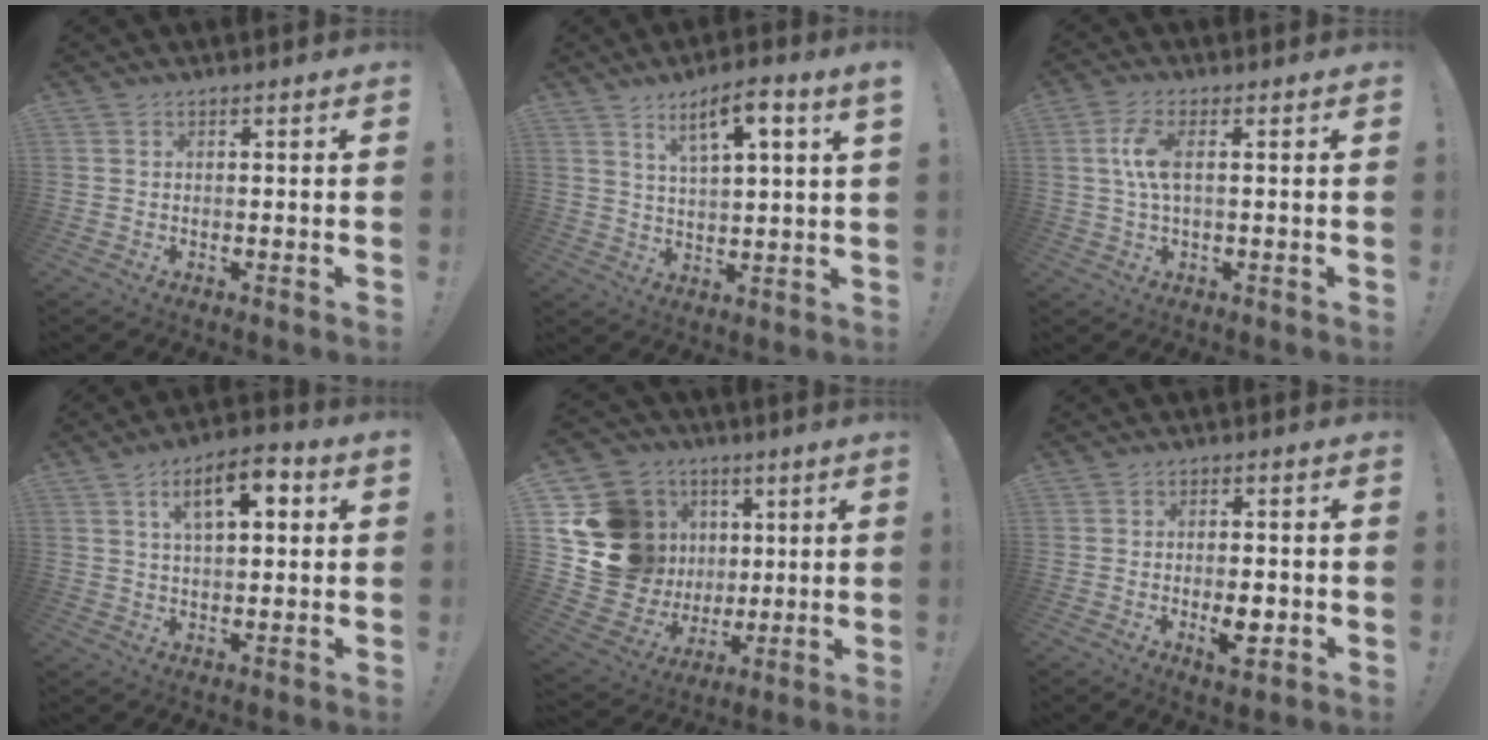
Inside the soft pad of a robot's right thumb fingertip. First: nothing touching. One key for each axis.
{"total": 8.5, "fx": 5.1, "fy": 1.0, "fz": 6.8, "tx": -0.107, "ty": -0.019, "tz": 0.080}
{"total": 7.0, "fx": 0.9, "fy": 2.4, "fz": 6.5, "tx": -0.130, "ty": -0.005, "tz": 0.015}
{"total": 10.7, "fx": 3.9, "fy": 4.8, "fz": 8.8, "tx": -0.129, "ty": -0.003, "tz": 0.063}
{"total": 20.6, "fx": 4.8, "fy": 18.2, "fz": 8.6, "tx": -0.164, "ty": -0.027, "tz": 0.141}
{"total": 6.1, "fx": -1.7, "fy": 2.4, "fz": 5.4, "tx": -0.078, "ty": 0.000, "tz": -0.025}